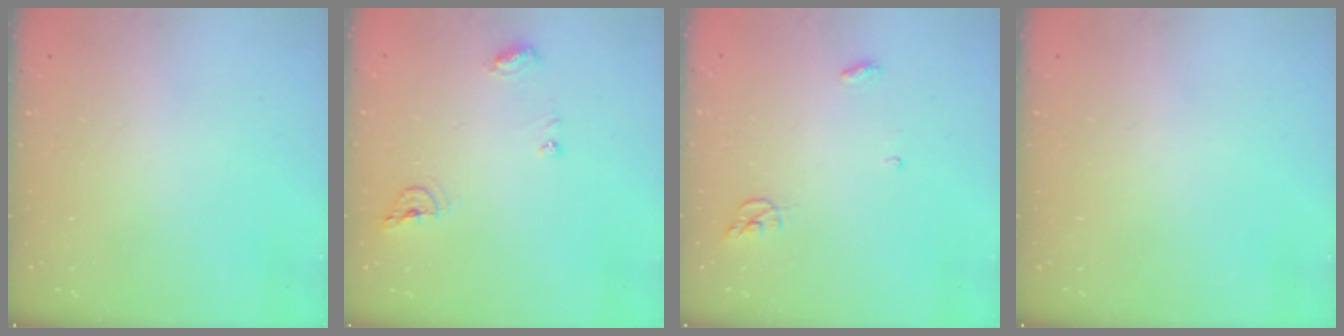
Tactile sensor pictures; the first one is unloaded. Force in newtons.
{"total": 7.4, "press": 7.4, "slide": 0.5}
{"total": 4.9, "press": 4.9, "slide": 0.2}
{"total": 0.0}